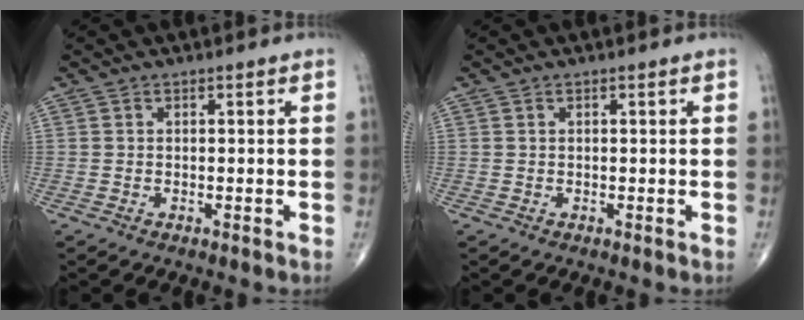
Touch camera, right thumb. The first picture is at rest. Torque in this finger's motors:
{"motor_torque": [0.01, 0.01, -0.07, -0.04, 0.00]}